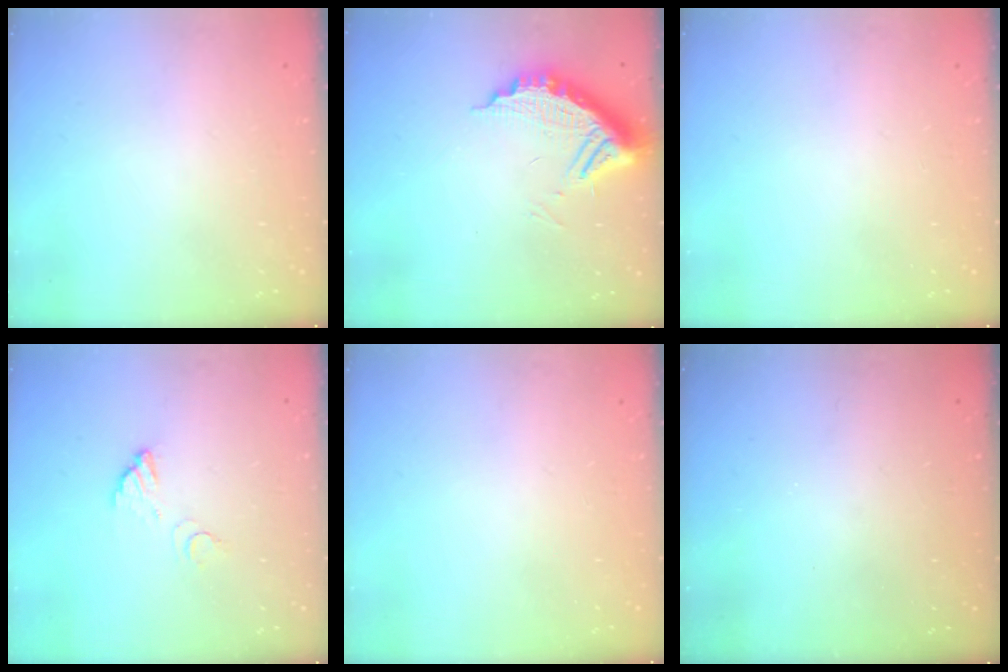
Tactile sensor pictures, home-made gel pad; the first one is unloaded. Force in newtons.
{"total": 11.7, "press": 11.7, "slide": 1.0}
{"total": 0.0}
{"total": 3.9, "press": 3.9, "slide": 0.2}
{"total": 0.0}
{"total": 3.3, "press": 3.3, "slide": 0.1}